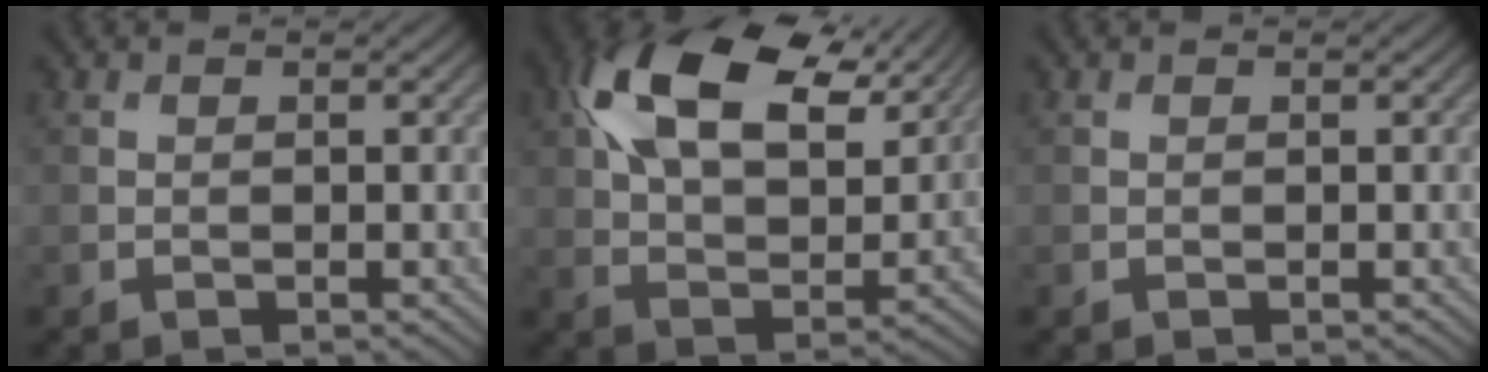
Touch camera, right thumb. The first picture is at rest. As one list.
[{"total": 16.7, "force": [8.0, 8.9, 11.6], "torque": [-0.221, 0.013, 0.125]}, {"total": 0.0}]